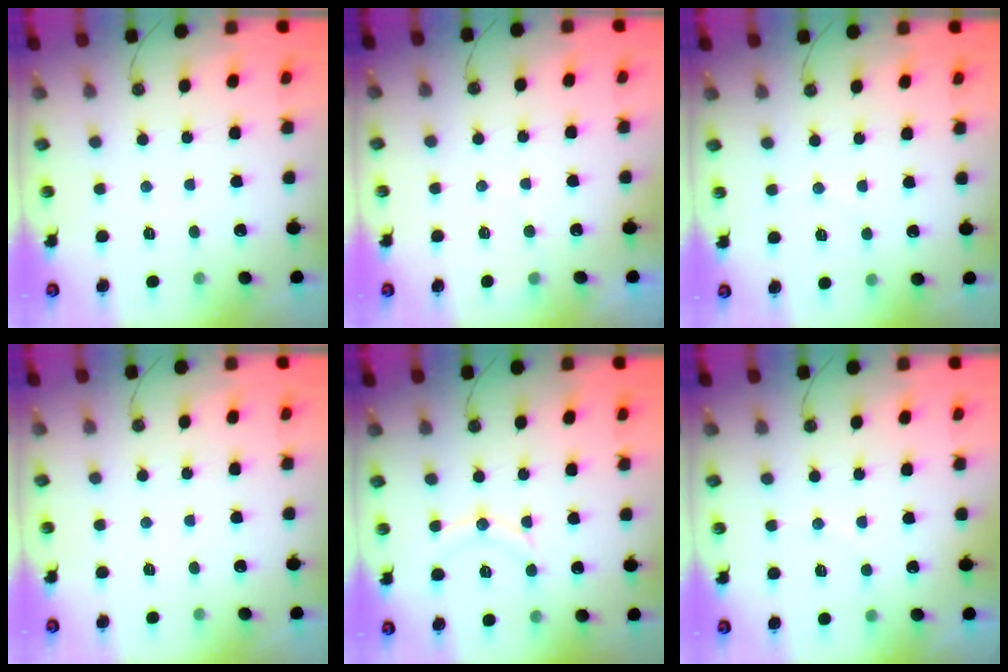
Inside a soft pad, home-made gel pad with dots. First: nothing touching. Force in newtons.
{"total": 3.3, "press": 3.3, "slide": 0.3}
{"total": 3.2, "press": 3.2, "slide": 0.2}
{"total": 0.0}
{"total": 9.6, "press": 9.5, "slide": 0.9}
{"total": 5.9, "press": 5.6, "slide": 1.9}